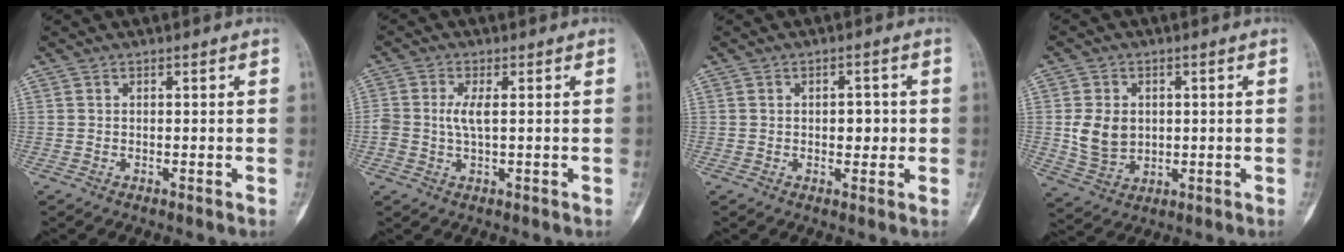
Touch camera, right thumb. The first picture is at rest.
{"total": 3.2, "force": [0.2, 1.1, 3.0], "torque": [-0.080, 0.005, 0.005]}
{"total": 3.5, "force": [-0.1, 2.2, 2.7], "torque": [-0.022, 0.003, -0.001]}
{"total": 7.7, "force": [0.6, 6.0, 4.7], "torque": [-0.070, -0.006, 0.023]}